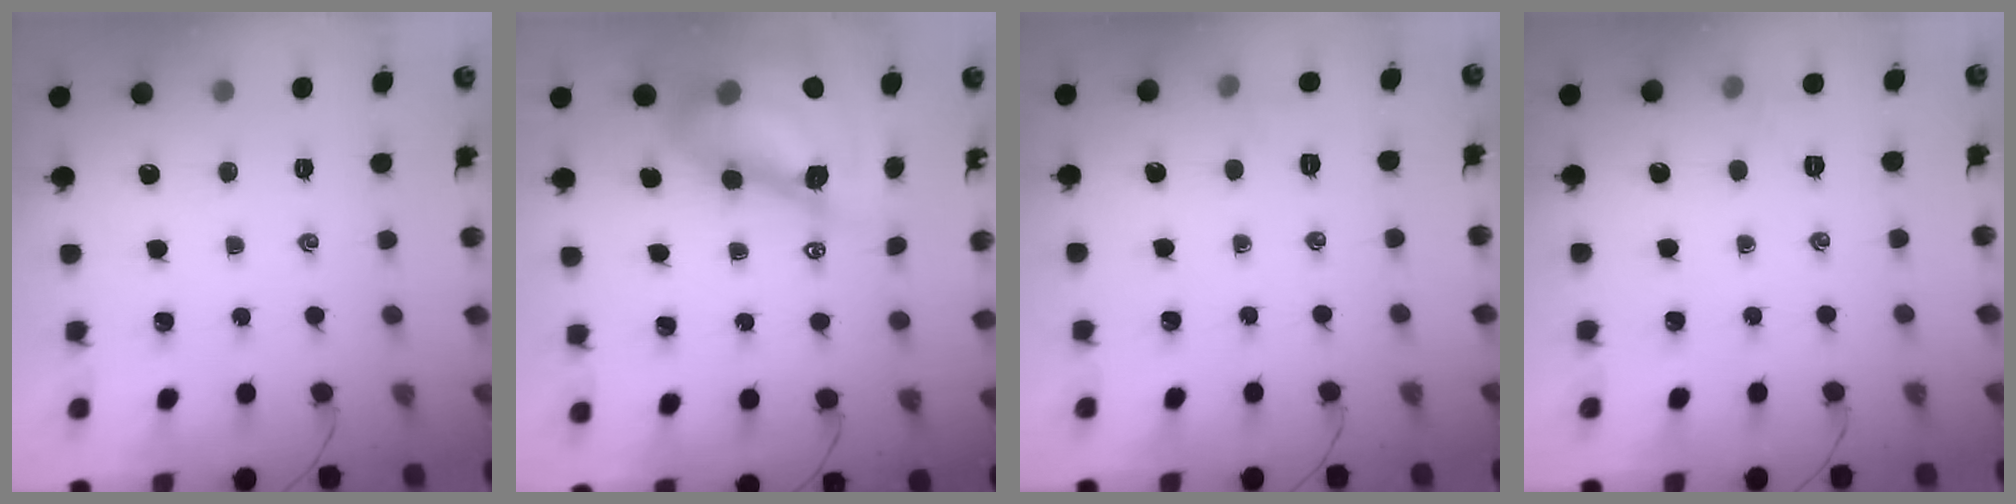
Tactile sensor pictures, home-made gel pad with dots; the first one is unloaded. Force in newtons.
{"total": 16.6, "press": 16.0, "slide": 4.6}
{"total": 4.6, "press": 4.5, "slide": 1.3}
{"total": 3.8, "press": 3.6, "slide": 1.0}